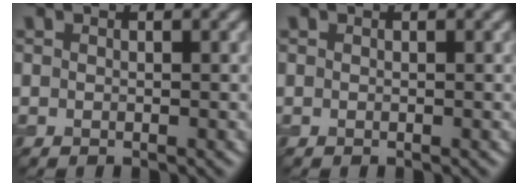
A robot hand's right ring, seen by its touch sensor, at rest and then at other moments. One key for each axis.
{"total": 0.0}